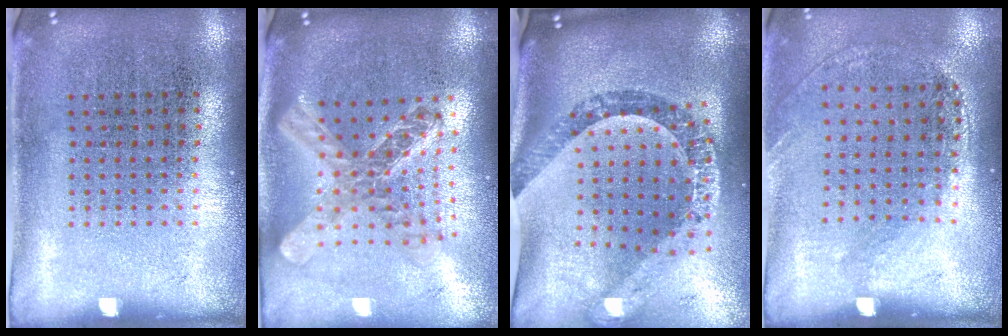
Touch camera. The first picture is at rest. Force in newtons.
{"total": 2.4, "press": 1.9, "slide": 1.4}
{"total": 2.4, "press": 1.9, "slide": 1.5}
{"total": 1.3, "press": 1.0, "slide": 0.9}